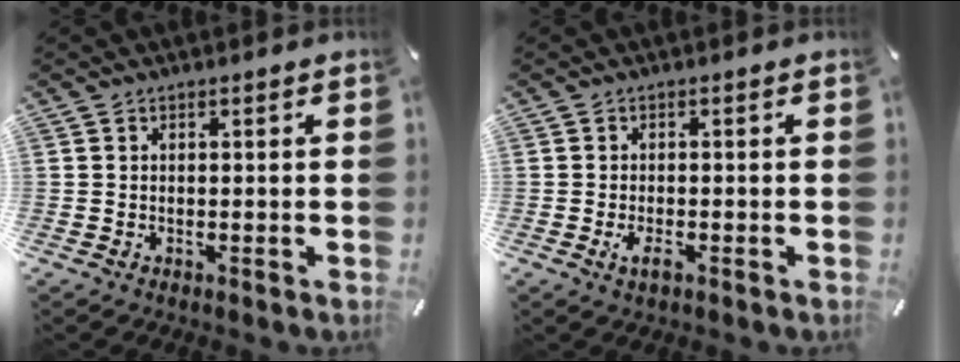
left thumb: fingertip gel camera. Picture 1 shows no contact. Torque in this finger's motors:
{"motor_torque": [-0.02, 0.02, 0.15, -0.15, 0.01]}